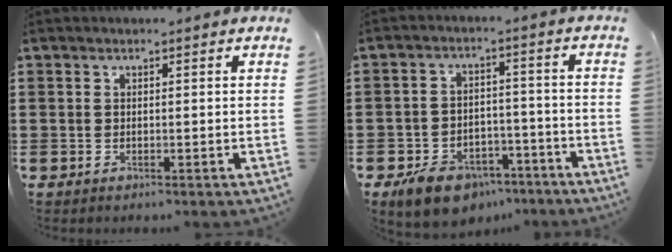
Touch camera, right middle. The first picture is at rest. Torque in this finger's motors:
{"motor_torque": [0.71, 0.00, 0.21, 0.08]}